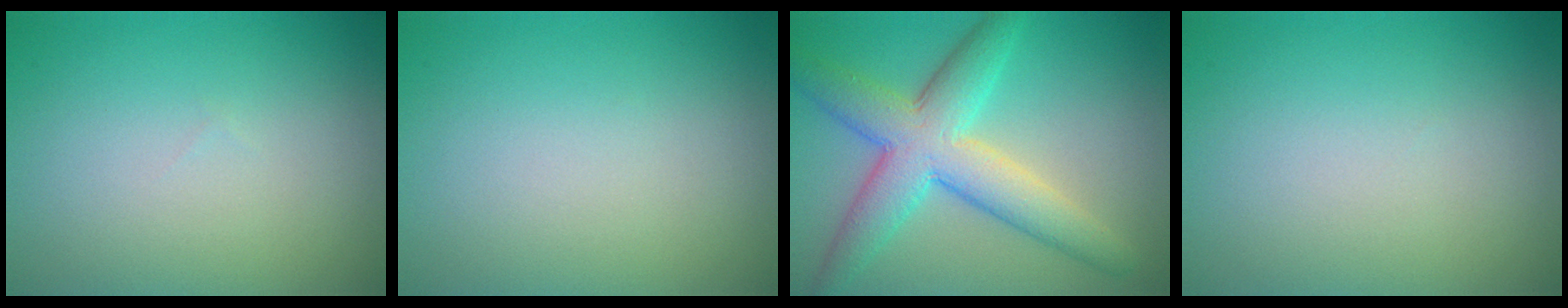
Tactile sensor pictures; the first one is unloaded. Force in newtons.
{"total": 0.0}
{"total": 7.4, "press": 7.4, "slide": 0.2}
{"total": 0.0}